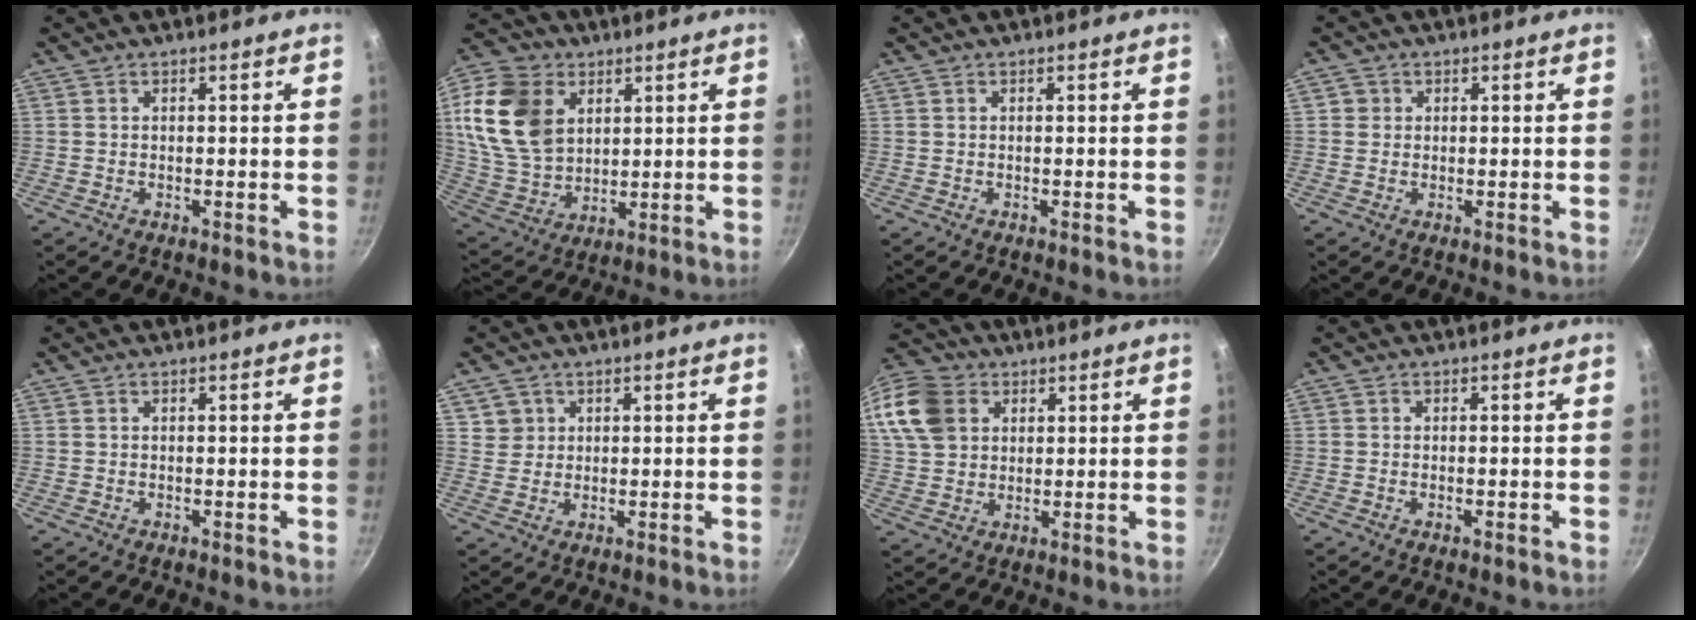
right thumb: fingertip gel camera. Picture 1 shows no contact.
{"total": 17.8, "force": [5.6, 12.9, 11.0], "torque": [-0.191, -0.014, 0.115]}
{"total": 0.0}
{"total": 2.0, "force": [0.4, 1.9, 0.5], "torque": [0.003, 0.005, 0.002]}
{"total": 0.0}
{"total": 3.2, "force": [1.2, 2.9, 0.2], "torque": [0.020, 0.009, 0.020]}
{"total": 14.7, "force": [5.5, 11.4, 7.6], "torque": [-0.151, 0.006, 0.101]}
{"total": 1.0, "force": [-0.5, 0.3, 0.8], "torque": [-0.017, 0.002, -0.009]}